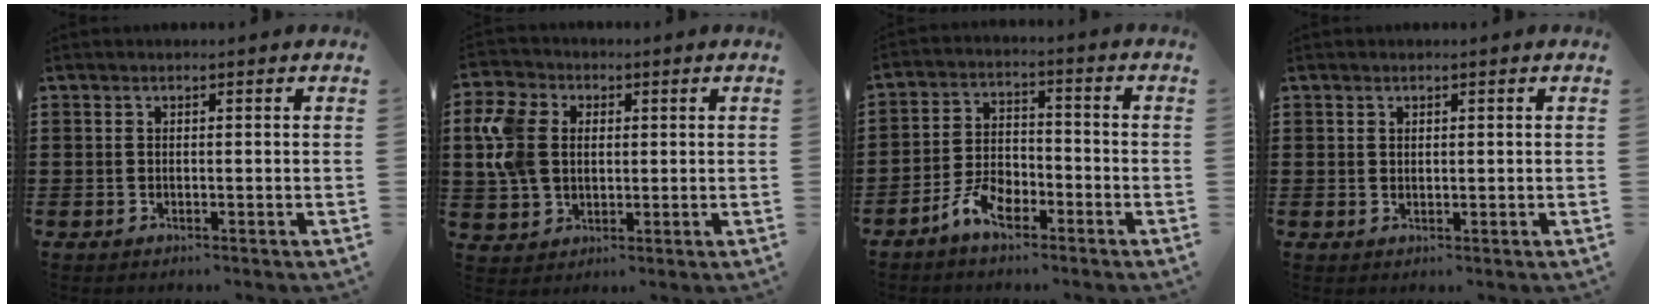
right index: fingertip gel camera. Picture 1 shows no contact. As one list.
[{"total": 8.3, "force": [1.5, 6.5, 4.9], "torque": [-0.147, 0.011, 0.022]}, {"total": 5.7, "force": [-3.8, 2.9, 3.2], "torque": [-0.072, 0.012, -0.076]}, {"total": 0.7, "force": [0.5, 0.5, 0.1], "torque": [-0.004, 0.004, 0.009]}]